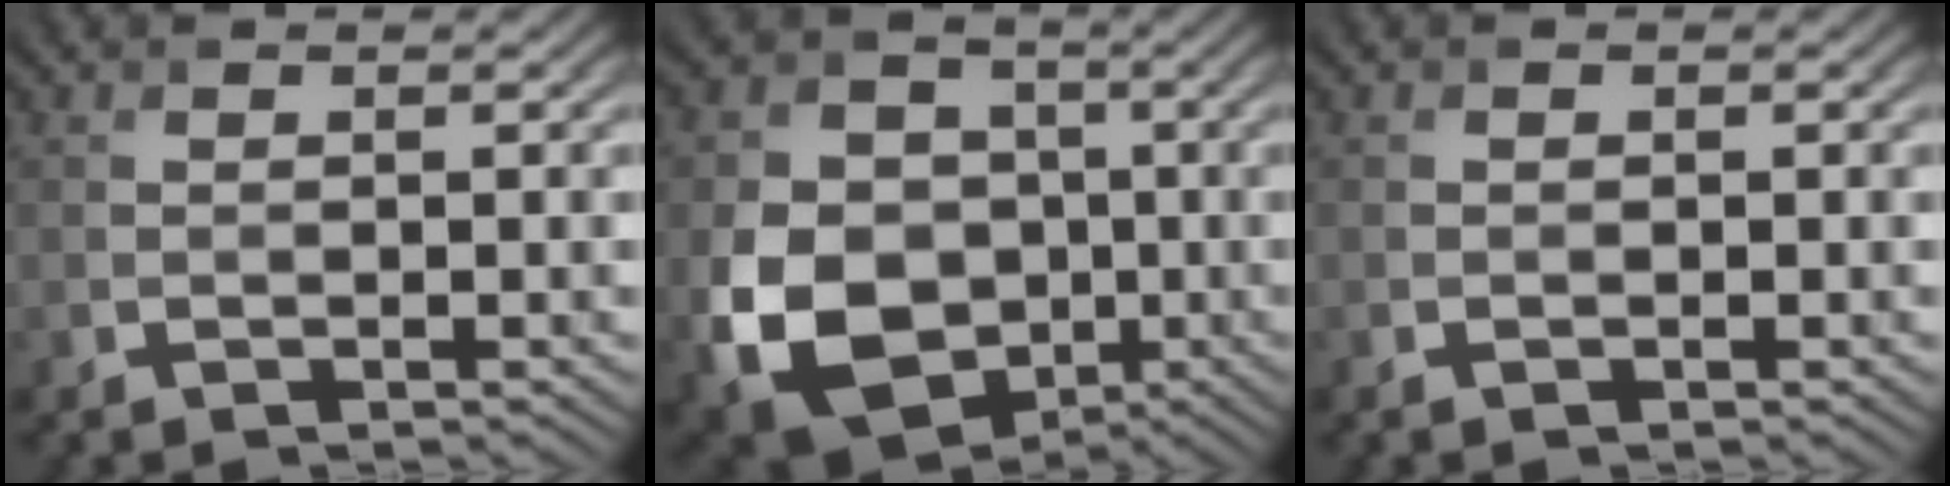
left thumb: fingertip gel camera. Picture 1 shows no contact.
{"total": 13.8, "force": [-3.2, 10.8, 7.9], "torque": [-0.190, -0.032, -0.062]}
{"total": 0.6, "force": [-0.3, 0.4, 0.3], "torque": [-0.007, -0.002, -0.005]}